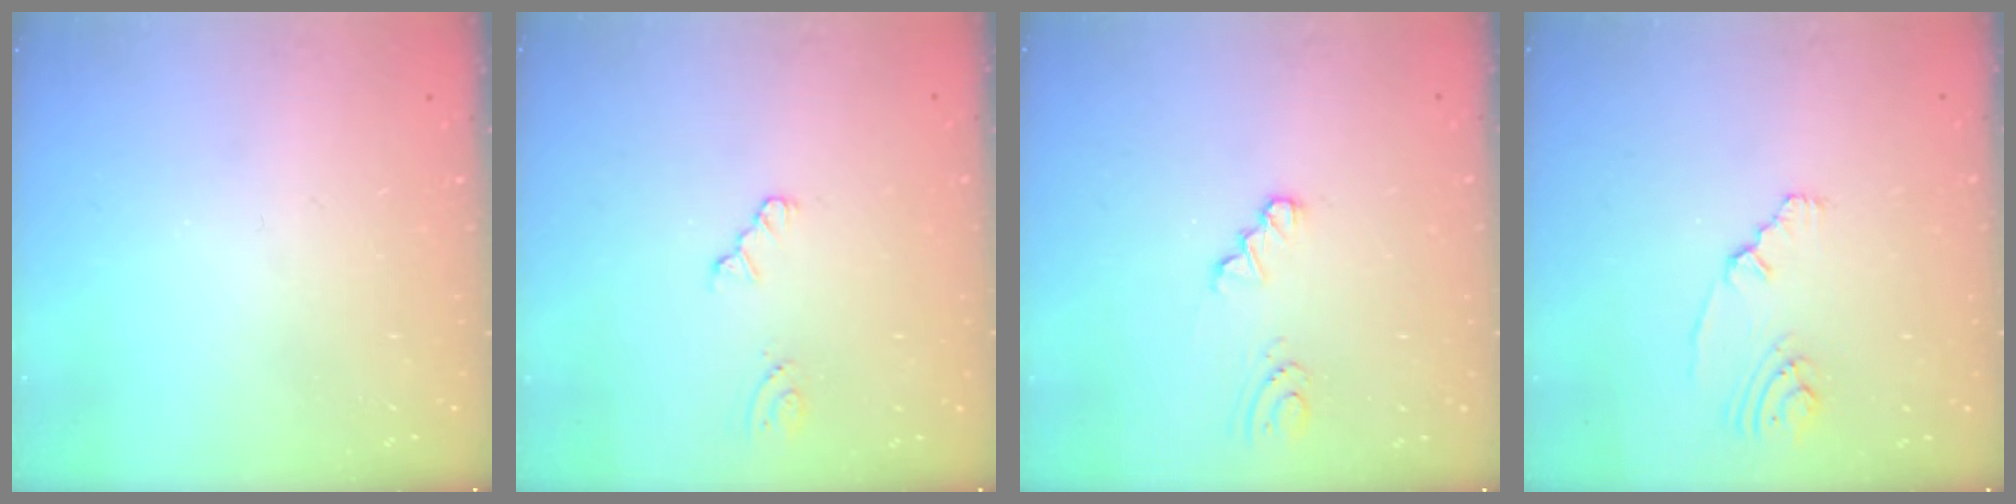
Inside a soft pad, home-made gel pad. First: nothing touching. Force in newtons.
{"total": 1.9, "press": 1.9, "slide": 0.3}
{"total": 1.0, "press": 1.0, "slide": 0.2}
{"total": 2.2, "press": 2.1, "slide": 0.6}